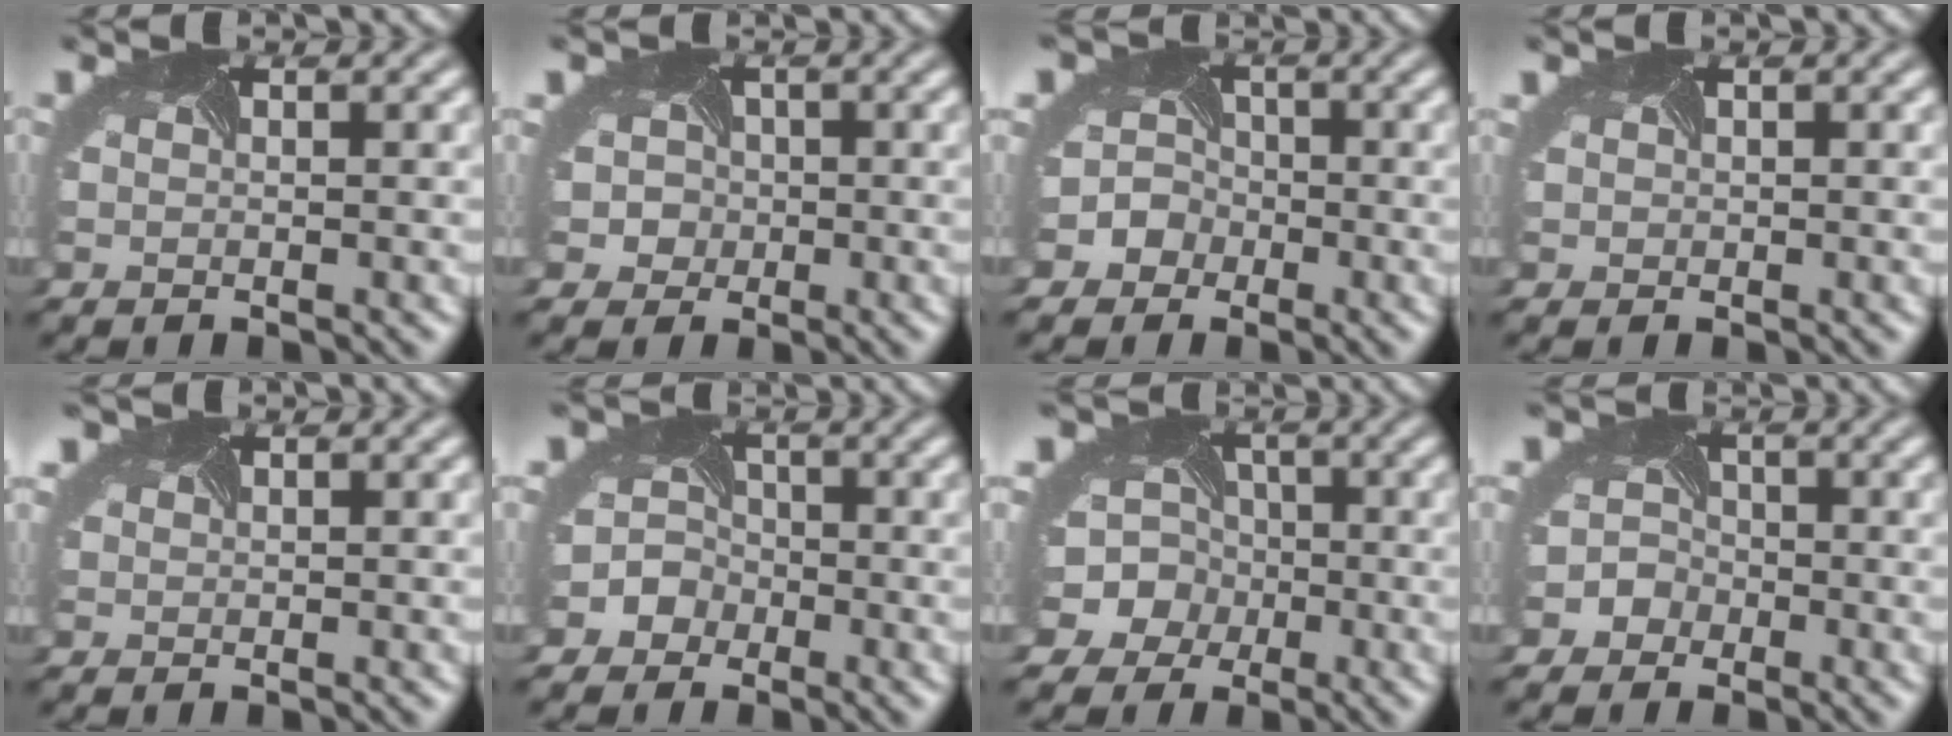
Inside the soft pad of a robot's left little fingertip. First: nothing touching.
{"total": 3.7, "force": [-0.2, 3.7, 0.4], "torque": [0.001, 0.021, -0.031]}
{"total": 5.2, "force": [-1.9, 4.8, 0.7], "torque": [-0.001, 0.017, -0.066]}
{"total": 0.6, "force": [0.2, 0.5, -0.4], "torque": [0.006, 0.003, 0.001]}
{"total": 1.7, "force": [0.8, 1.2, 0.8], "torque": [-0.004, 0.016, -0.004]}
{"total": 4.5, "force": [-1.9, 4.0, 0.4], "torque": [0.008, 0.017, -0.055]}
{"total": 10.0, "force": [-1.6, 9.4, 3.0], "torque": [-0.087, 0.010, -0.068]}
{"total": 2.8, "force": [-1.5, 2.3, -0.3], "torque": [0.021, 0.014, -0.036]}